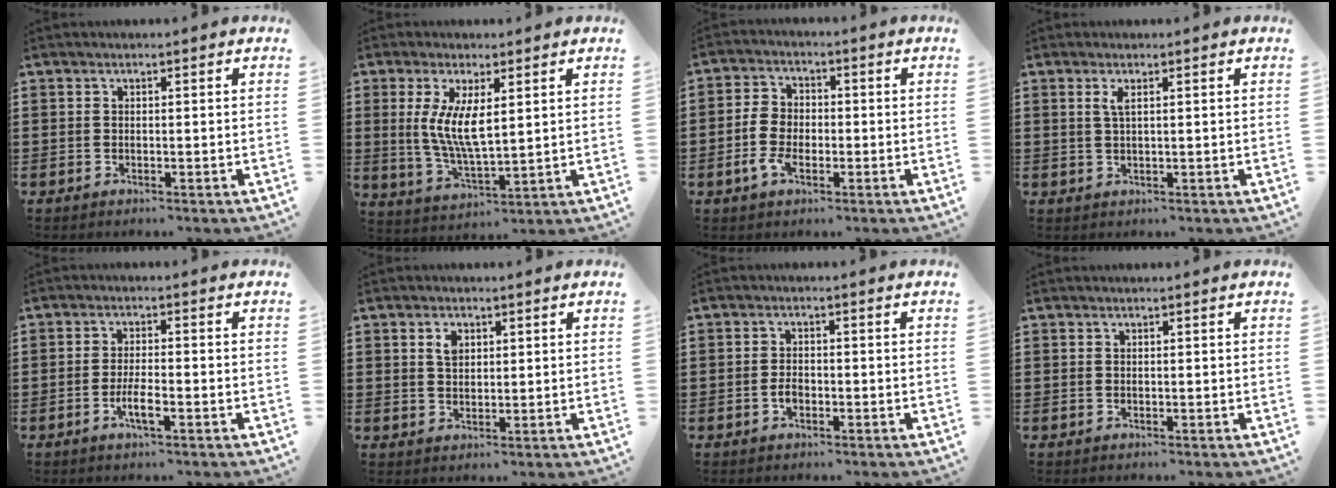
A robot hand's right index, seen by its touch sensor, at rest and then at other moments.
{"total": 7.3, "force": [1.3, 2.5, 6.8], "torque": [-0.141, -0.001, 0.022]}
{"total": 4.8, "force": [-1.5, 3.3, 3.1], "torque": [-0.088, 0.000, -0.035]}
{"total": 1.6, "force": [0.6, 0.3, 1.5], "torque": [-0.031, 0.002, 0.010]}
{"total": 3.6, "force": [-1.6, 0.7, 3.2], "torque": [-0.059, 0.000, -0.031]}
{"total": 2.5, "force": [1.0, 1.6, 1.7], "torque": [-0.039, 0.007, 0.018]}
{"total": 2.0, "force": [-0.8, 1.1, 1.5], "torque": [-0.030, 0.002, -0.015]}
{"total": 0.0}